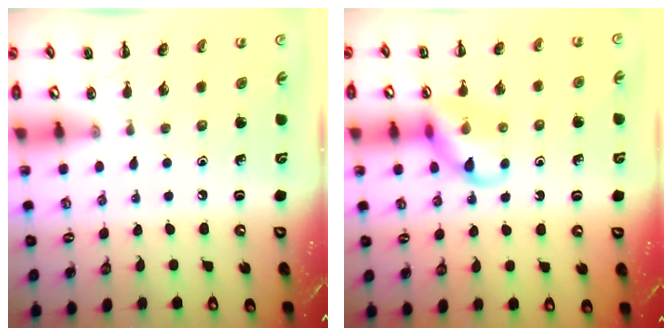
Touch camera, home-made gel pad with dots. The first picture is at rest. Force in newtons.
{"total": 11.1, "press": 11.0, "slide": 1.3}